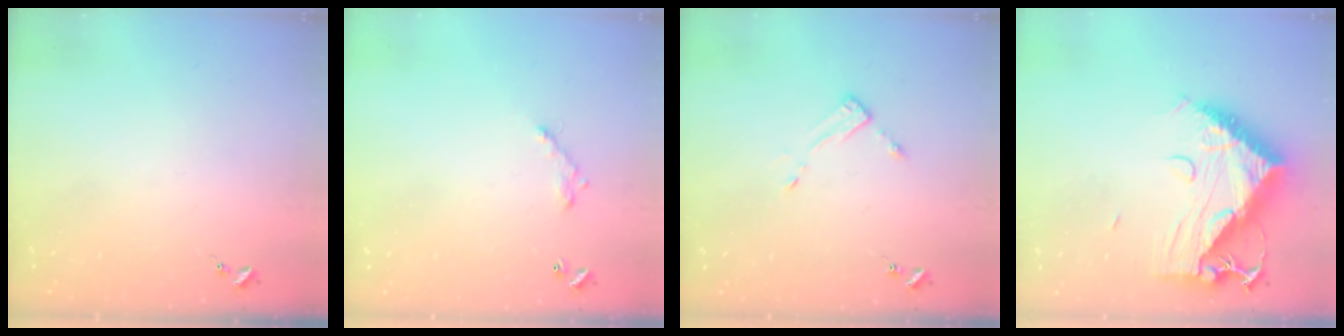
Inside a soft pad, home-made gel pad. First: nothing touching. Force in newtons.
{"total": 5.2, "press": 5.2, "slide": 0.2}
{"total": 3.5, "press": 3.5, "slide": 0.3}
{"total": 15.7, "press": 15.6, "slide": 1.5}